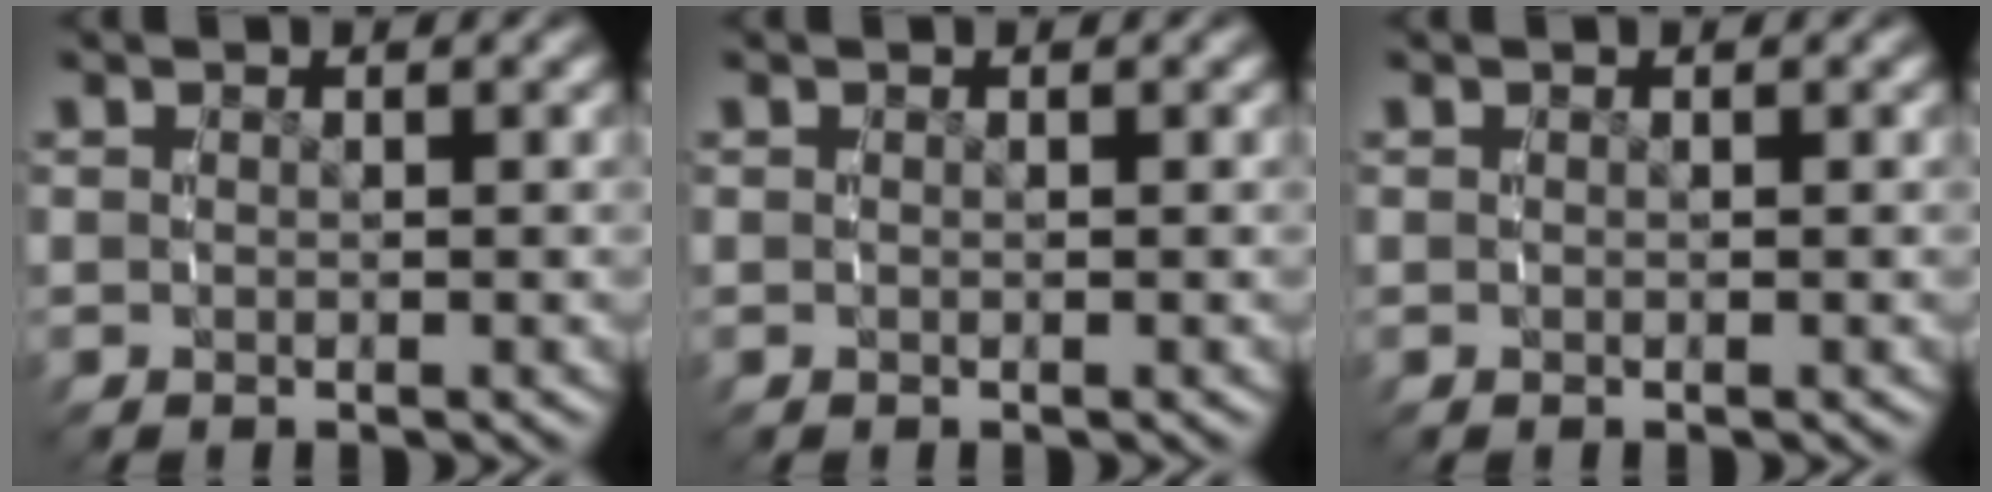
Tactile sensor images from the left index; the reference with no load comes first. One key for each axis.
{"total": 0.0}
{"total": 0.0}